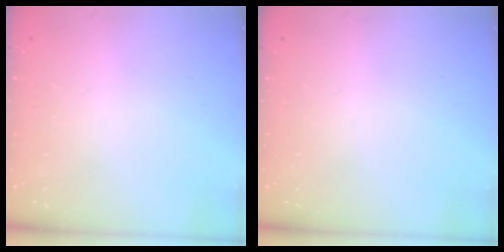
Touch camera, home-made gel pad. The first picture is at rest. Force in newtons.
{"total": 0.0}